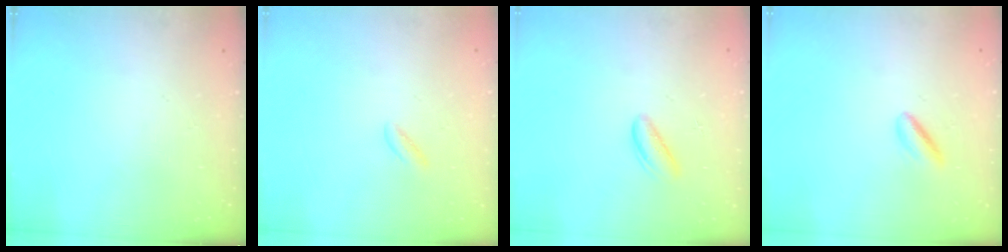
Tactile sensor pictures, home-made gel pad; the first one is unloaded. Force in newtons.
{"total": 1.9, "press": 1.8, "slide": 0.8}
{"total": 1.9, "press": 1.9, "slide": 0.4}
{"total": 3.0, "press": 2.9, "slide": 0.8}